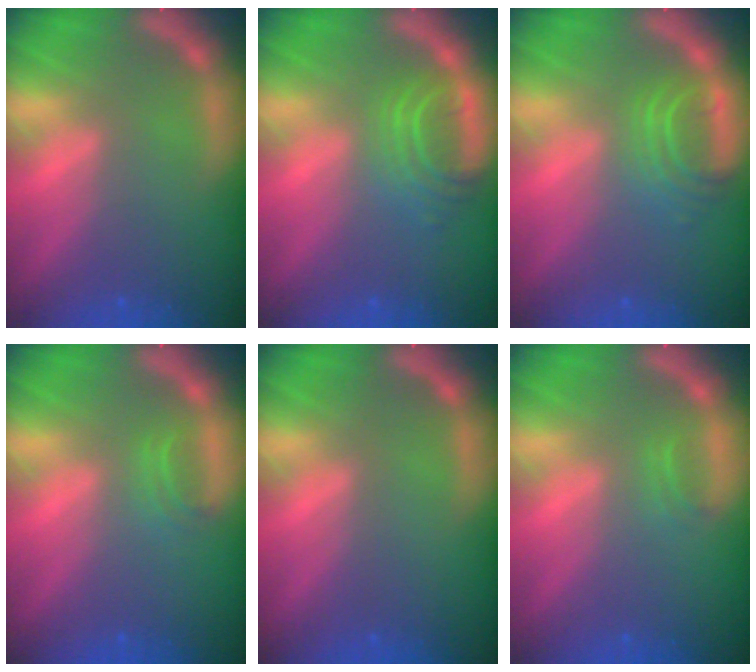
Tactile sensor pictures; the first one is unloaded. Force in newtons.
{"total": 4.5}
{"total": 4.0}
{"total": 1.4}
{"total": 0.0}
{"total": 0.9}